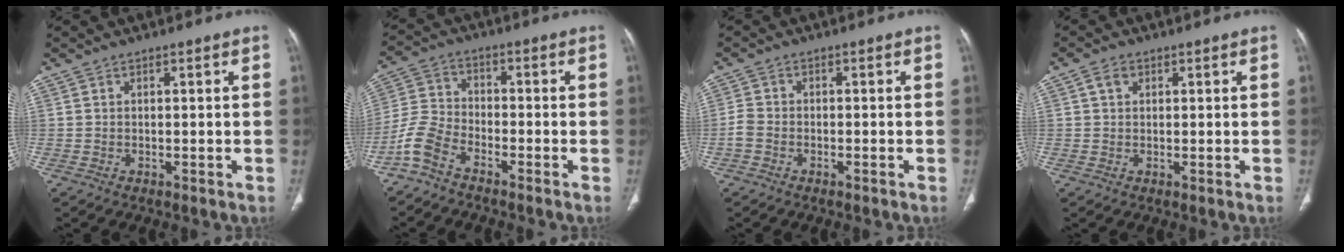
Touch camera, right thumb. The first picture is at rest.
{"total": 6.5, "force": [-4.9, 2.8, 3.3], "torque": [-0.079, 0.027, -0.111]}
{"total": 2.7, "force": [-1.5, 1.6, 1.5], "torque": [-0.039, 0.010, -0.033]}
{"total": 2.3, "force": [1.0, 1.7, 1.2], "torque": [-0.018, 0.002, 0.017]}